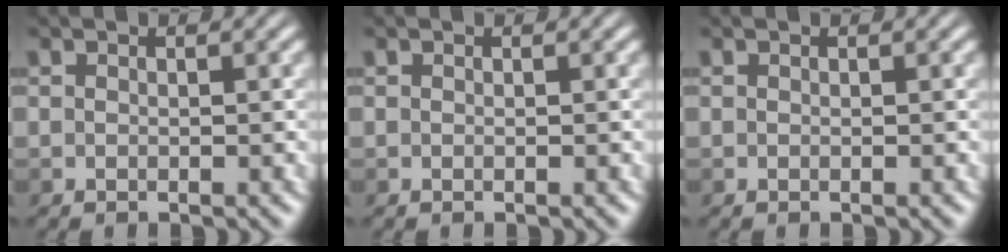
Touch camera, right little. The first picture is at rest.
{"total": 0.0}
{"total": 0.0}